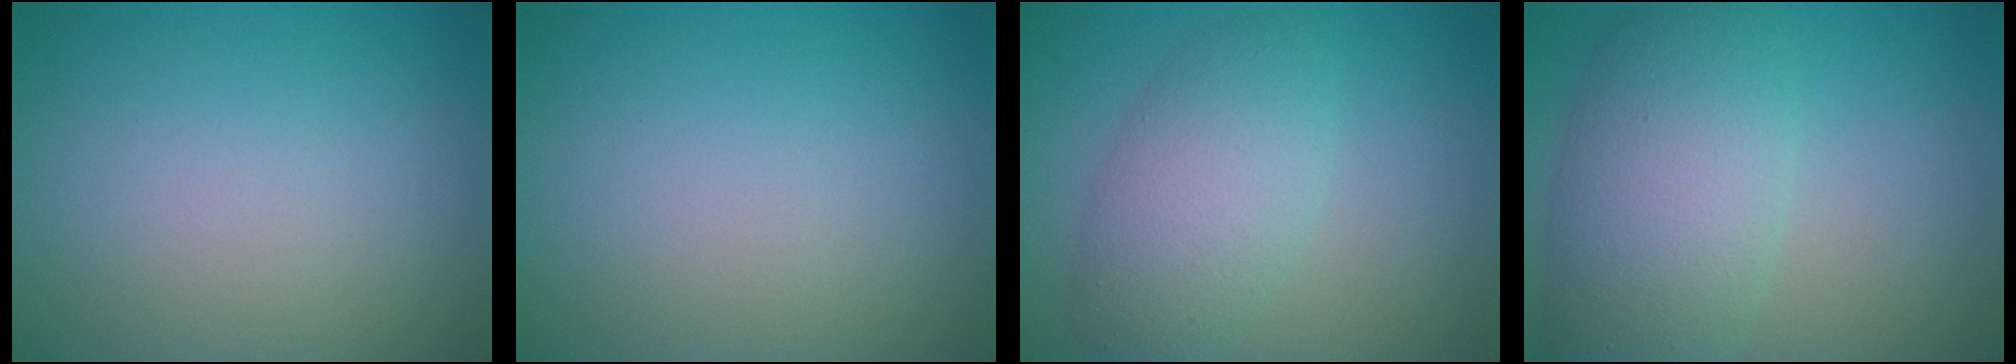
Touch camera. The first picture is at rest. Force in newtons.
{"total": 0.0}
{"total": 5.3, "press": 5.3, "slide": 0.2}
{"total": 7.6, "press": 7.6, "slide": 0.1}